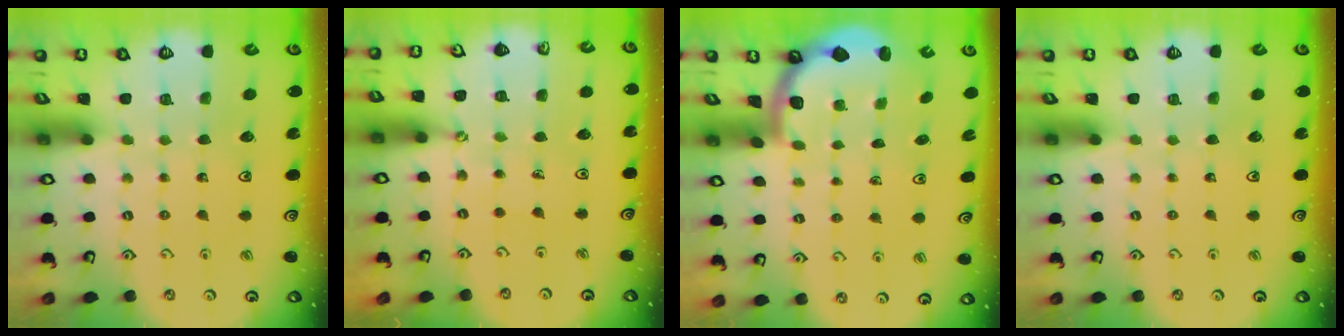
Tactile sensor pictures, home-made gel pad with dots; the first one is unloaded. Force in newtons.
{"total": 1.7, "press": 1.7, "slide": 0.1}
{"total": 1.8, "press": 1.8, "slide": 0.1}
{"total": 0.0}